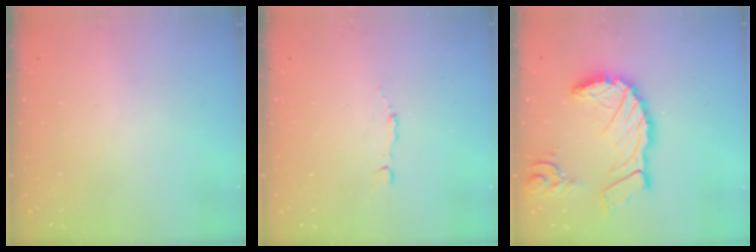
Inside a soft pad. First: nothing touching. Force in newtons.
{"total": 1.2, "press": 1.2, "slide": 0.1}
{"total": 17.6, "press": 17.5, "slide": 1.9}